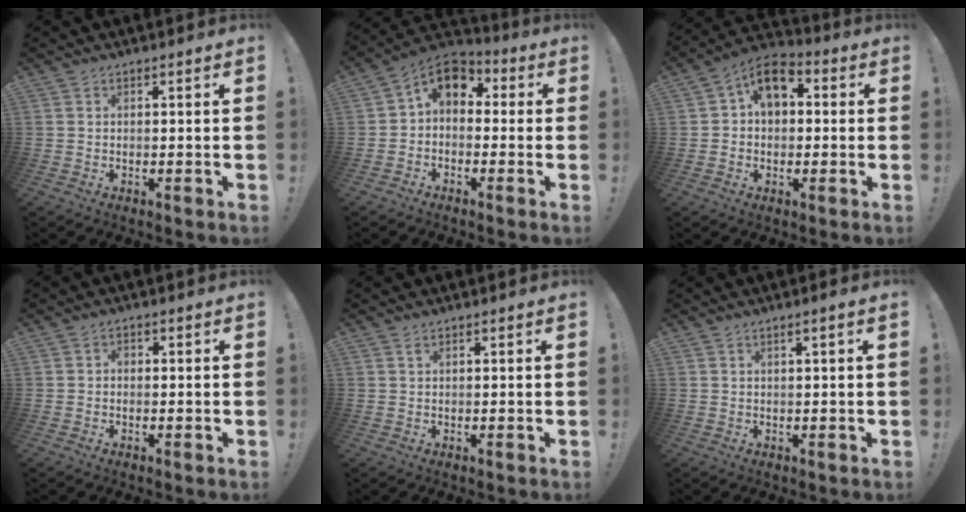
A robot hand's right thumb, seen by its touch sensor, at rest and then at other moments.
{"total": 7.8, "force": [1.4, 5.7, 5.1], "torque": [-0.086, 0.000, 0.030]}
{"total": 9.2, "force": [2.5, 6.7, 5.9], "torque": [-0.081, 0.004, 0.048]}
{"total": 1.1, "force": [-0.5, 0.8, 0.6], "torque": [-0.010, 0.005, -0.009]}
{"total": 0.7, "force": [0.5, 0.2, 0.5], "torque": [-0.005, -0.003, 0.007]}
{"total": 1.8, "force": [0.4, -0.2, 1.8], "torque": [-0.038, 0.003, 0.007]}